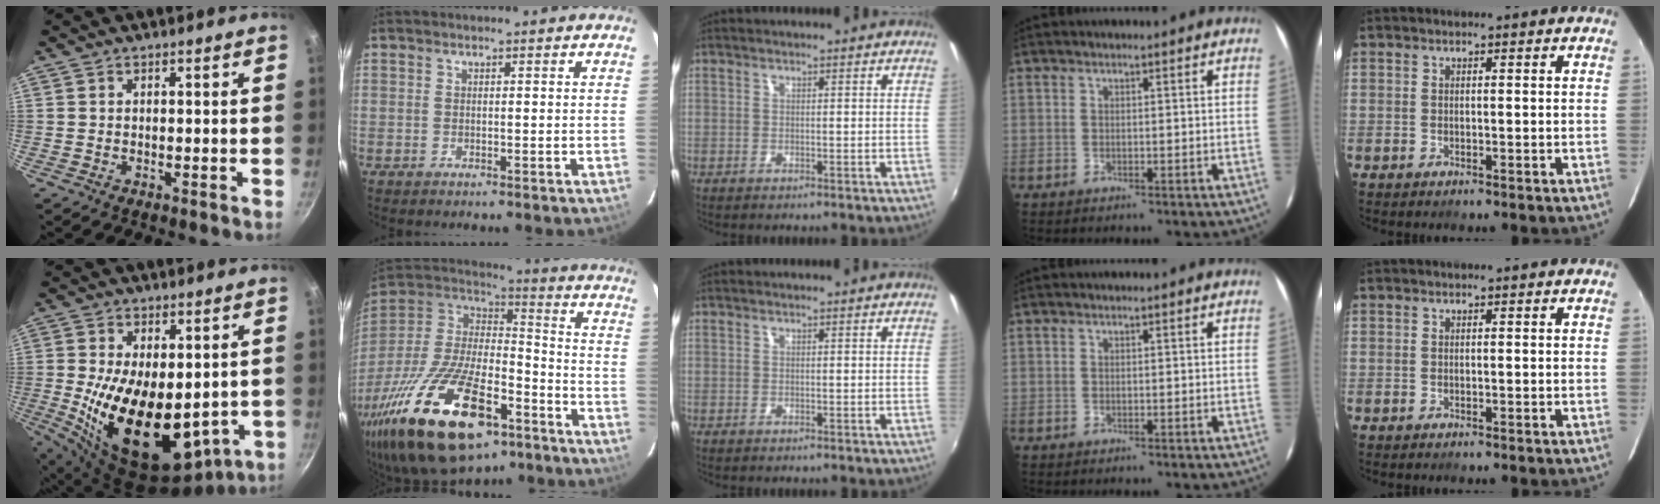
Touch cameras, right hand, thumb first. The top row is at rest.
{"thumb": {"total": 22.4, "force": [-1.7, 12.6, 18.4], "torque": [-0.305, -0.029, -0.001]}, "index": {"total": 34.5, "force": [-19.5, 15.2, 24.1], "torque": [-0.490, -0.035, -0.311]}}